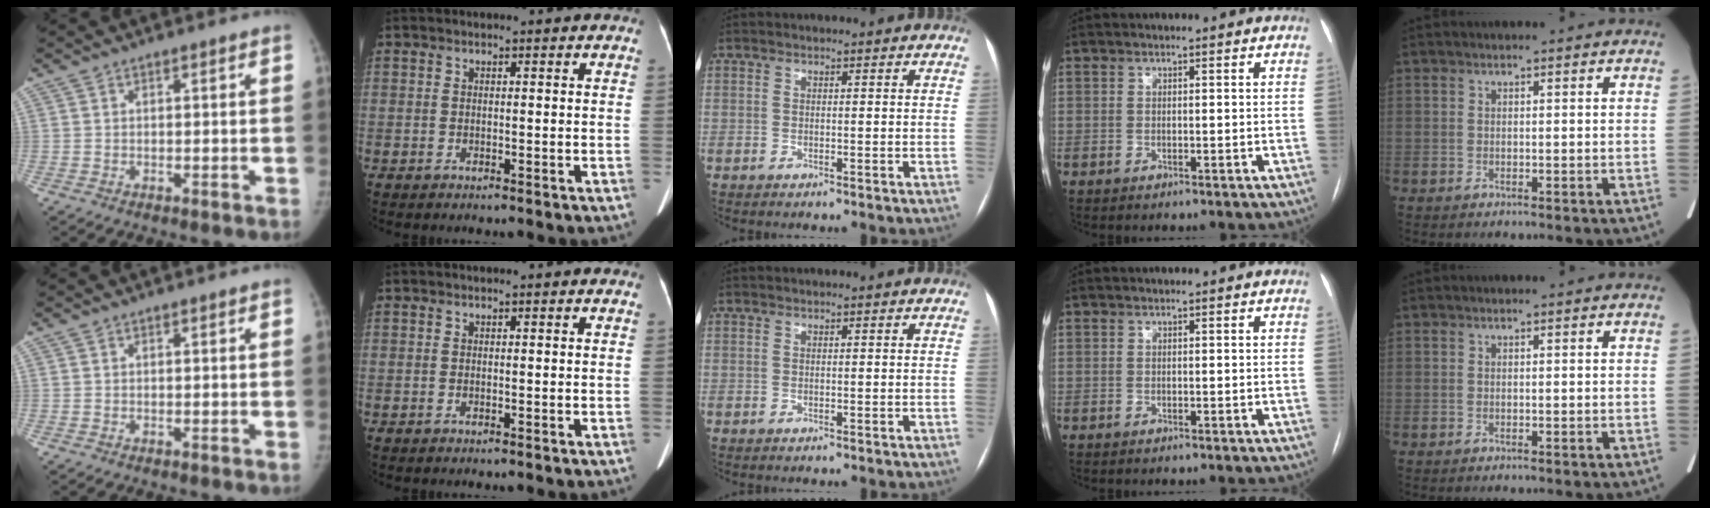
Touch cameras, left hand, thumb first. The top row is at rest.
{}